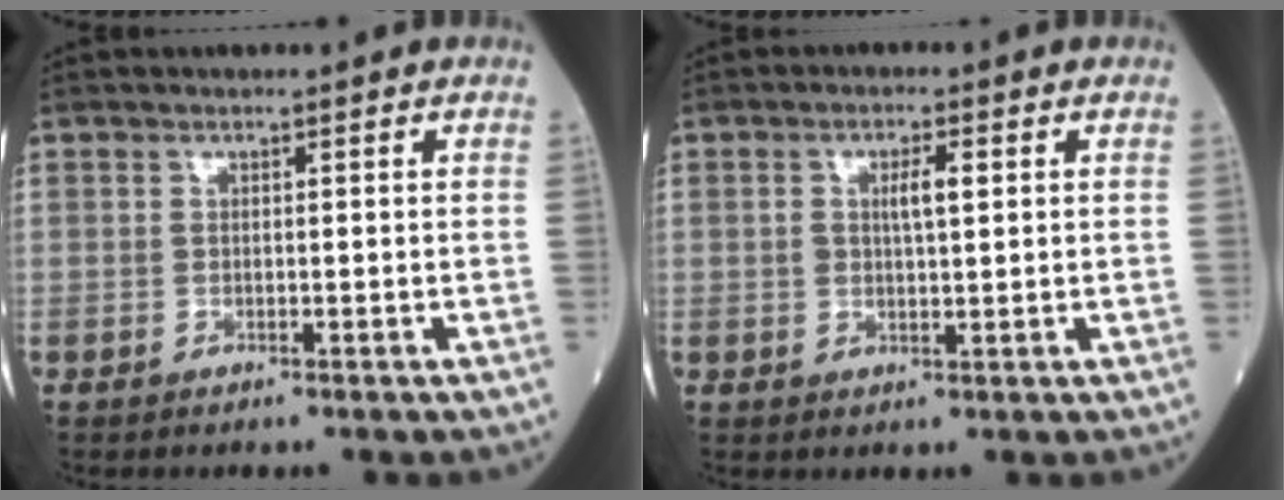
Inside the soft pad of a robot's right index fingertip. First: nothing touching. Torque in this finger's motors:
{"motor_torque": [0.00, 0.07, 0.07, 0.05]}